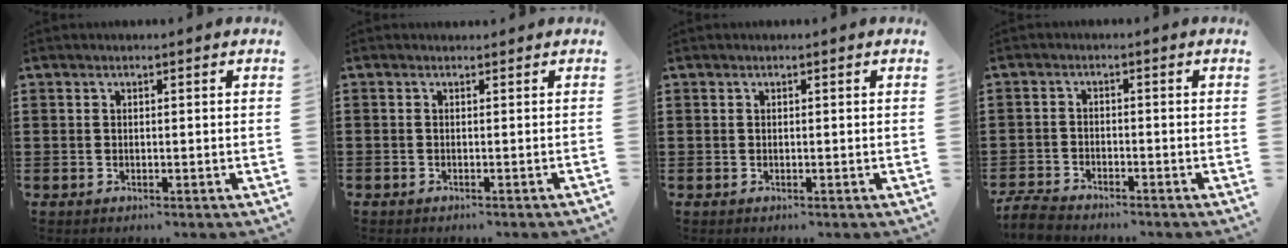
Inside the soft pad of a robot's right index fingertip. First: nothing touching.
{"total": 0.0}
{"total": 0.0}
{"total": 3.6, "force": [-3.5, 0.5, 0.7], "torque": [-0.028, -0.002, -0.075]}